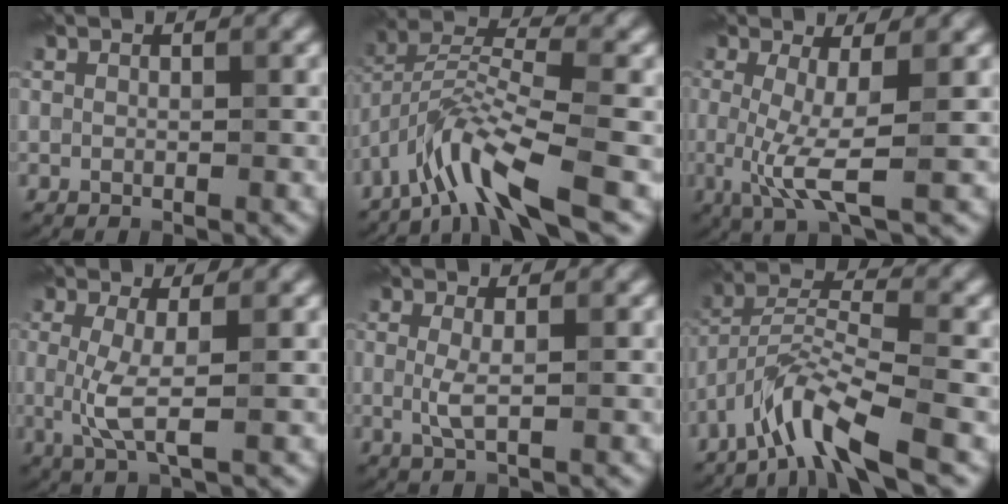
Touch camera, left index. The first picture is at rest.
{"total": 6.9, "force": [-4.6, 1.2, 5.0], "torque": [-0.096, 0.006, -0.095]}
{"total": 4.6, "force": [-0.6, 0.9, 4.5], "torque": [-0.098, -0.015, -0.011]}
{"total": 3.3, "force": [-0.1, 0.6, 3.3], "torque": [-0.074, -0.006, -0.002]}
{"total": 1.8, "force": [0.0, 0.3, 1.7], "torque": [-0.039, -0.003, -0.001]}
{"total": 6.0, "force": [-4.2, 0.9, 4.2], "torque": [-0.082, 0.006, -0.089]}